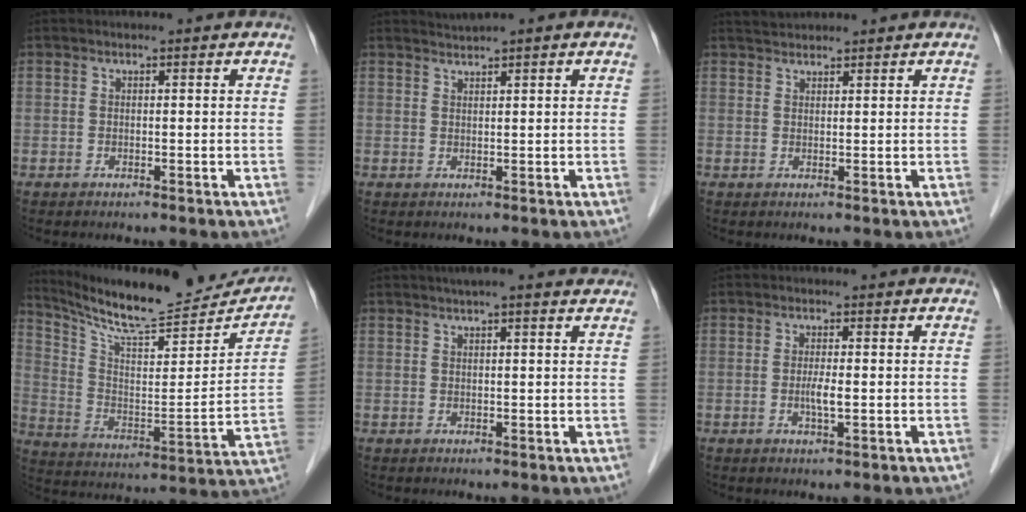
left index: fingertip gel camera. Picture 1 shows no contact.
{"total": 1.6, "force": [1.5, -0.2, 0.7], "torque": [-0.013, 0.013, 0.029]}
{"total": 2.5, "force": [2.4, 0.5, 0.3], "torque": [-0.009, 0.019, 0.044]}
{"total": 22.6, "force": [21.0, 3.1, 7.6], "torque": [-0.130, -0.044, 0.309]}
{"total": 6.1, "force": [5.1, 0.7, 3.3], "torque": [-0.046, 0.024, 0.062]}
{"total": 2.2, "force": [-0.3, 0.2, 2.1], "torque": [-0.044, -0.003, -0.005]}